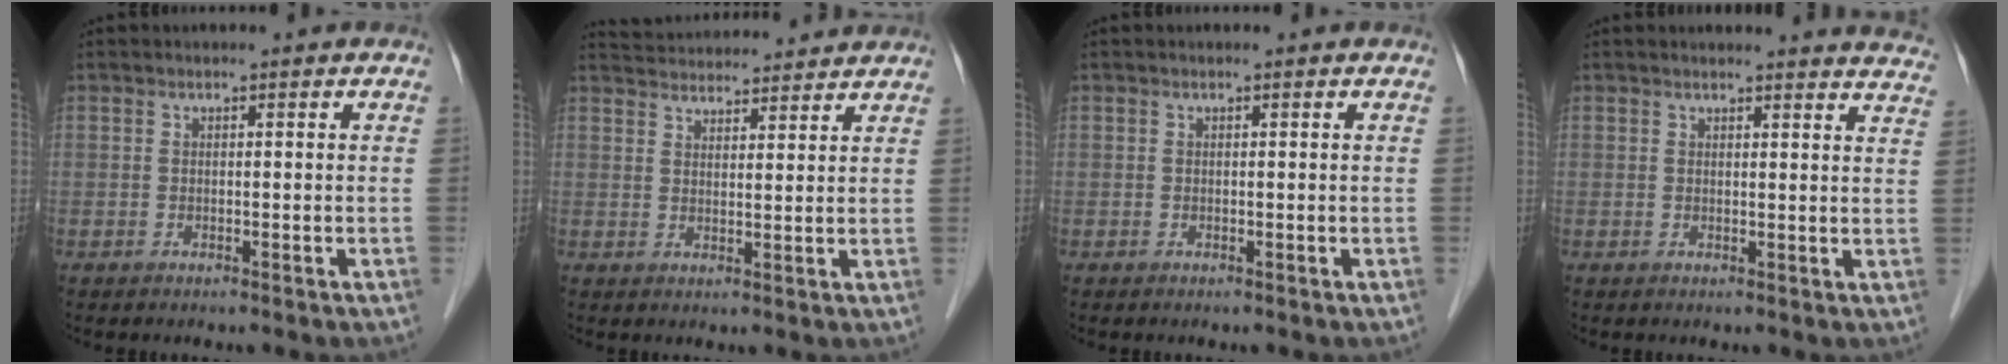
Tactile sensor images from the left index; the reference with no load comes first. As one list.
[{"total": 10.8, "force": [10.5, 1.1, 2.3], "torque": [-0.040, 0.031, 0.149]}, {"total": 0.0}, {"total": 13.5, "force": [13.3, 1.3, 2.2], "torque": [-0.002, -0.054, 0.117]}]